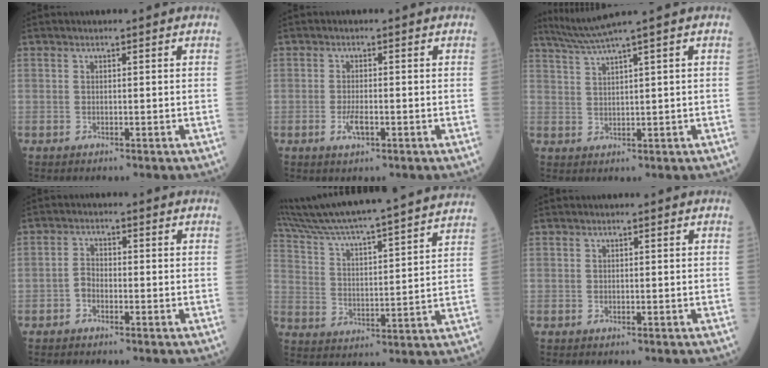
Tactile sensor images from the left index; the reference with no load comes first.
{"total": 2.4, "force": [-0.9, 0.7, 2.1], "torque": [-0.049, -0.003, -0.015]}
{"total": 4.4, "force": [3.4, -2.0, 1.8], "torque": [-0.046, -0.001, 0.077]}
{"total": 1.8, "force": [-1.0, 1.1, 1.1], "torque": [-0.020, 0.004, -0.022]}
{"total": 25.9, "force": [23.5, -0.5, 10.7], "torque": [-0.187, -0.015, 0.335]}
{"total": 0.0}